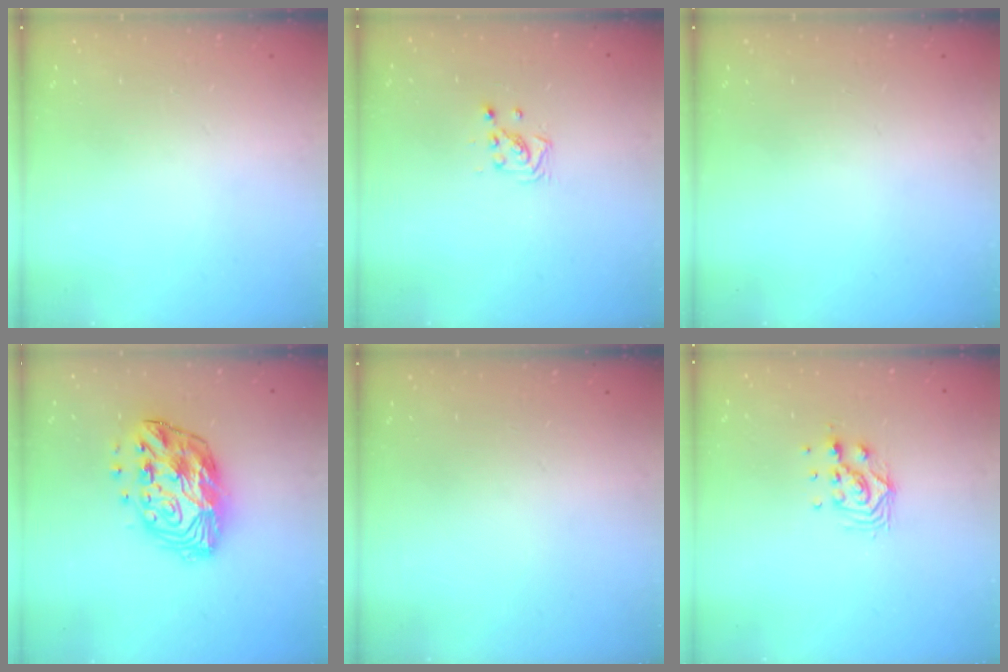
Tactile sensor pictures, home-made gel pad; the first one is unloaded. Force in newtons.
{"total": 2.9, "press": 2.9, "slide": 0.3}
{"total": 0.0}
{"total": 15.1, "press": 15.1, "slide": 0.7}
{"total": 0.0}
{"total": 8.6, "press": 8.6, "slide": 0.7}